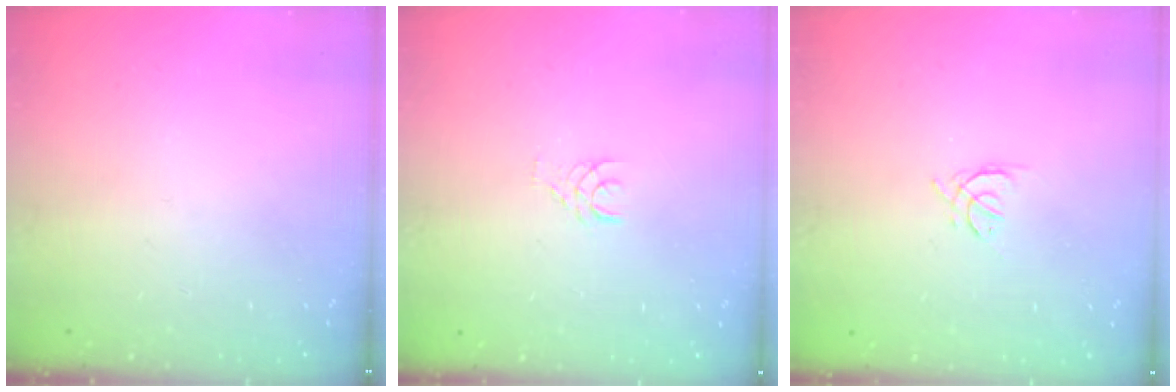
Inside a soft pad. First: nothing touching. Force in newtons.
{"total": 3.7, "press": 3.7, "slide": 0.4}
{"total": 2.4, "press": 2.3, "slide": 0.6}